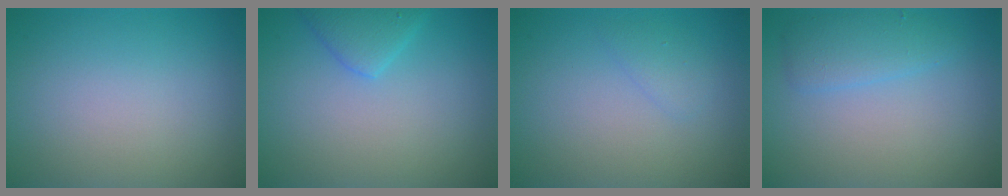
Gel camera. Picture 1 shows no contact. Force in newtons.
{"total": 2.3, "press": 2.3, "slide": 0.1}
{"total": 1.1, "press": 1.1, "slide": 0.0}
{"total": 2.3, "press": 2.3, "slide": 0.0}